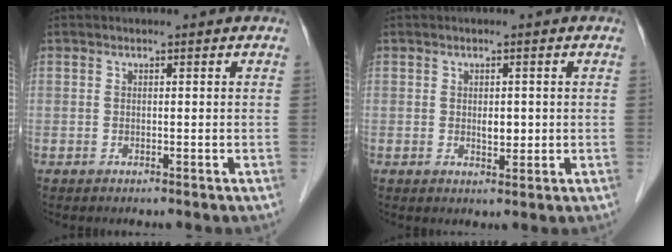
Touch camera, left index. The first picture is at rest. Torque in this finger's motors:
{"motor_torque": [0.25, 0.06, 0.03, 0.02]}